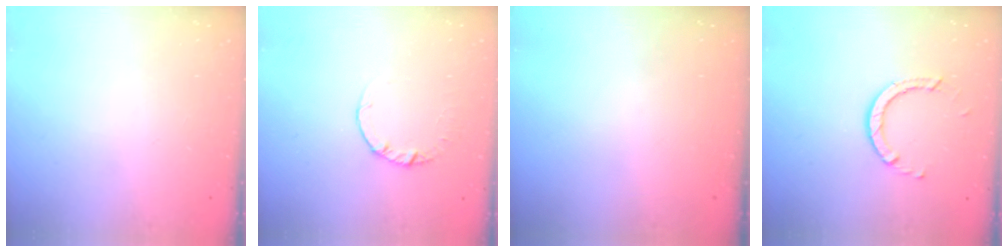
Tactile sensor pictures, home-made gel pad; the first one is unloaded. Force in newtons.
{"total": 2.5, "press": 2.5, "slide": 0.2}
{"total": 0.0}
{"total": 3.1, "press": 3.1, "slide": 0.1}